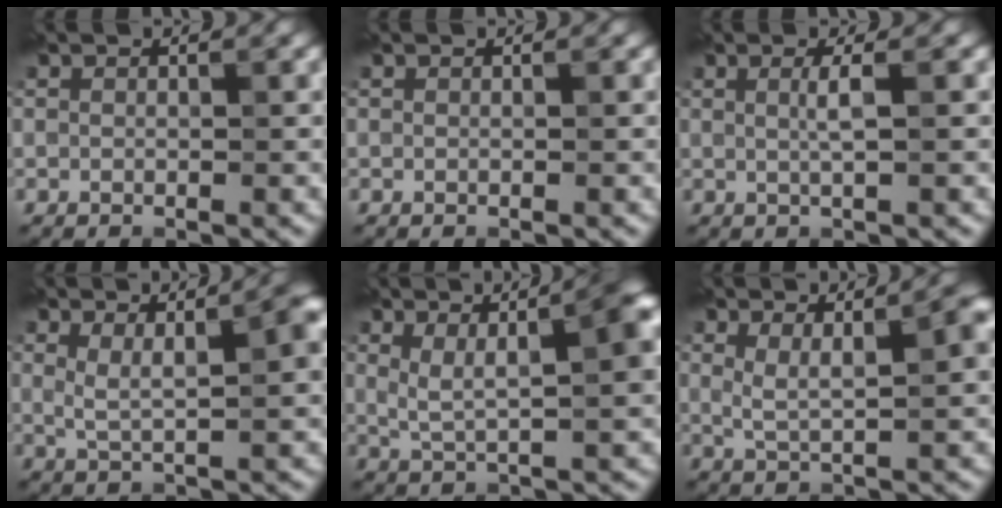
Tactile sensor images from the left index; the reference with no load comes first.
{"total": 0.0}
{"total": 1.6, "force": [0.2, 0.3, 1.6], "torque": [-0.030, 0.002, -0.001]}
{"total": 5.0, "force": [1.6, 1.4, 4.6], "torque": [-0.073, 0.000, 0.027]}
{"total": 7.3, "force": [2.2, 2.5, 6.4], "torque": [-0.101, 0.004, 0.038]}
{"total": 4.5, "force": [1.5, 1.2, 4.1], "torque": [-0.070, -0.002, 0.027]}